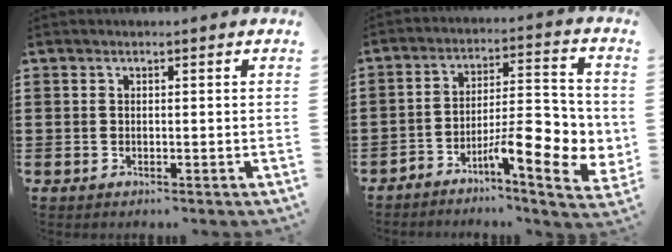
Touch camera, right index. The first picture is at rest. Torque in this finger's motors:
{"motor_torque": [2.14, 0.00, 0.46, 0.15]}